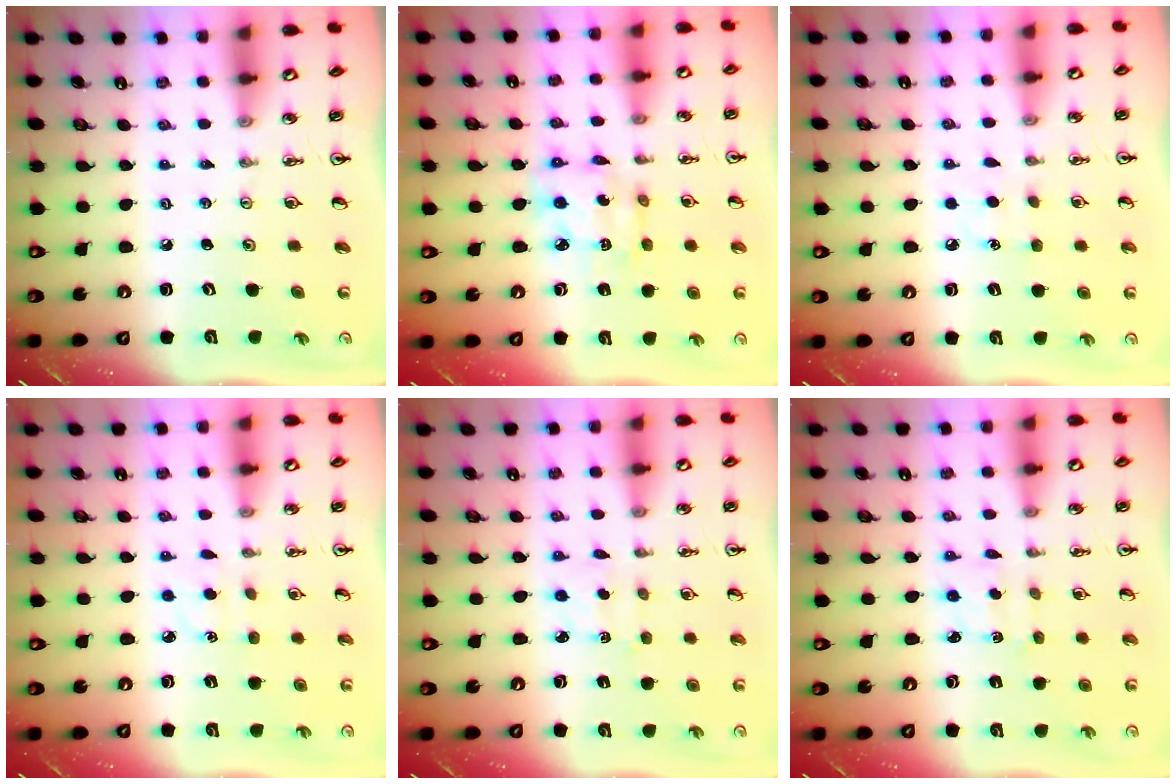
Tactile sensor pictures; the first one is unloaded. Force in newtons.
{"total": 7.9, "press": 7.9, "slide": 0.6}
{"total": 4.7, "press": 4.7, "slide": 0.5}
{"total": 2.9, "press": 2.8, "slide": 0.5}
{"total": 2.5, "press": 2.4, "slide": 0.6}
{"total": 1.6, "press": 1.5, "slide": 0.6}